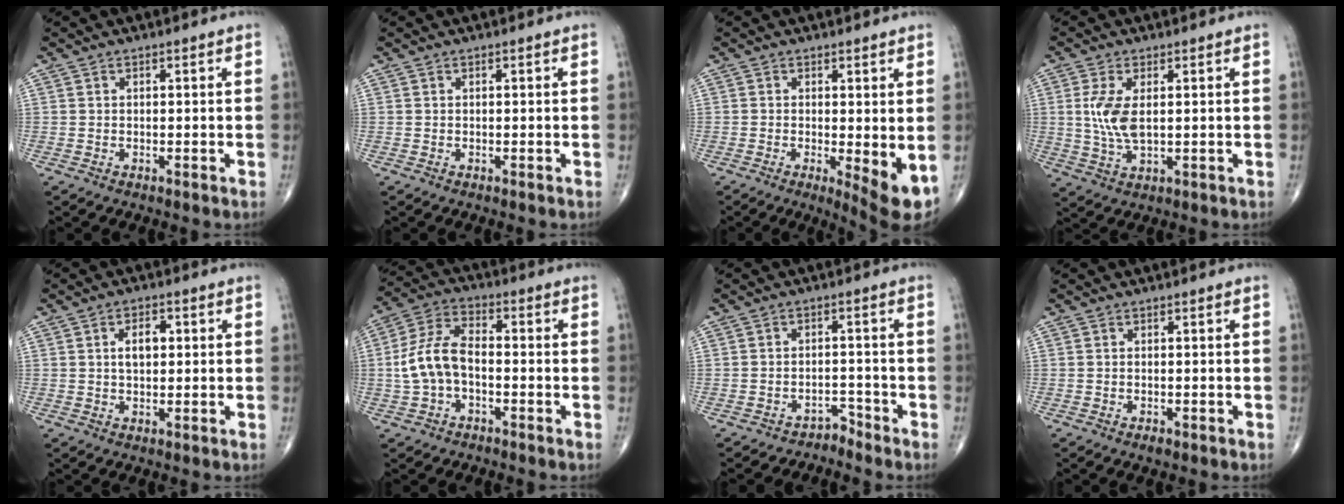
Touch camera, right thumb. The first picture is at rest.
{"total": 0.0}
{"total": 6.5, "force": [-0.8, 1.8, 6.2], "torque": [-0.089, -0.018, -0.011]}
{"total": 6.8, "force": [1.0, 3.0, 6.1], "torque": [-0.135, -0.008, 0.024]}
{"total": 4.5, "force": [0.8, 2.6, 3.6], "torque": [-0.054, 0.007, 0.011]}
{"total": 10.0, "force": [-1.5, 5.9, 7.9], "torque": [-0.164, 0.035, -0.037]}
{"total": 2.9, "force": [-2.6, 0.9, -0.8], "torque": [0.023, 0.033, -0.039]}
{"total": 1.2, "force": [-0.7, 0.6, 0.8], "torque": [-0.015, 0.001, -0.009]}